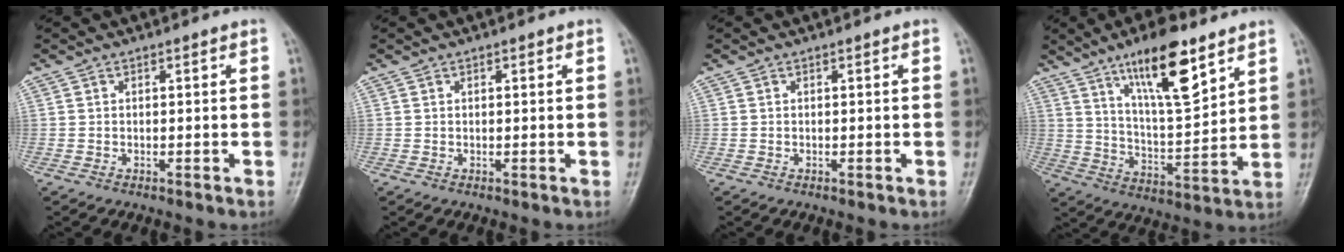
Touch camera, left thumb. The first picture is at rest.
{"total": 0.6, "force": [0.2, 0.3, 0.5], "torque": [-0.007, 0.000, 0.003]}
{"total": 0.0}
{"total": 15.4, "force": [9.3, 4.5, 11.4], "torque": [-0.168, -0.053, 0.163]}